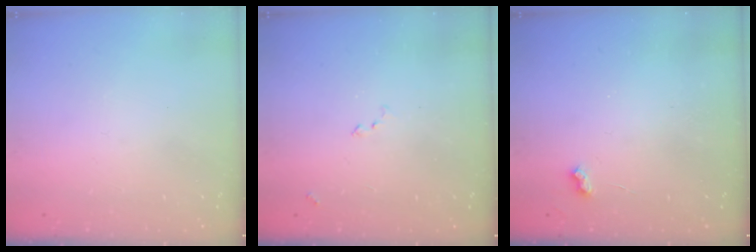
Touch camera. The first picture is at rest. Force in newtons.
{"total": 6.4, "press": 6.4, "slide": 0.9}
{"total": 3.7, "press": 3.6, "slide": 0.4}